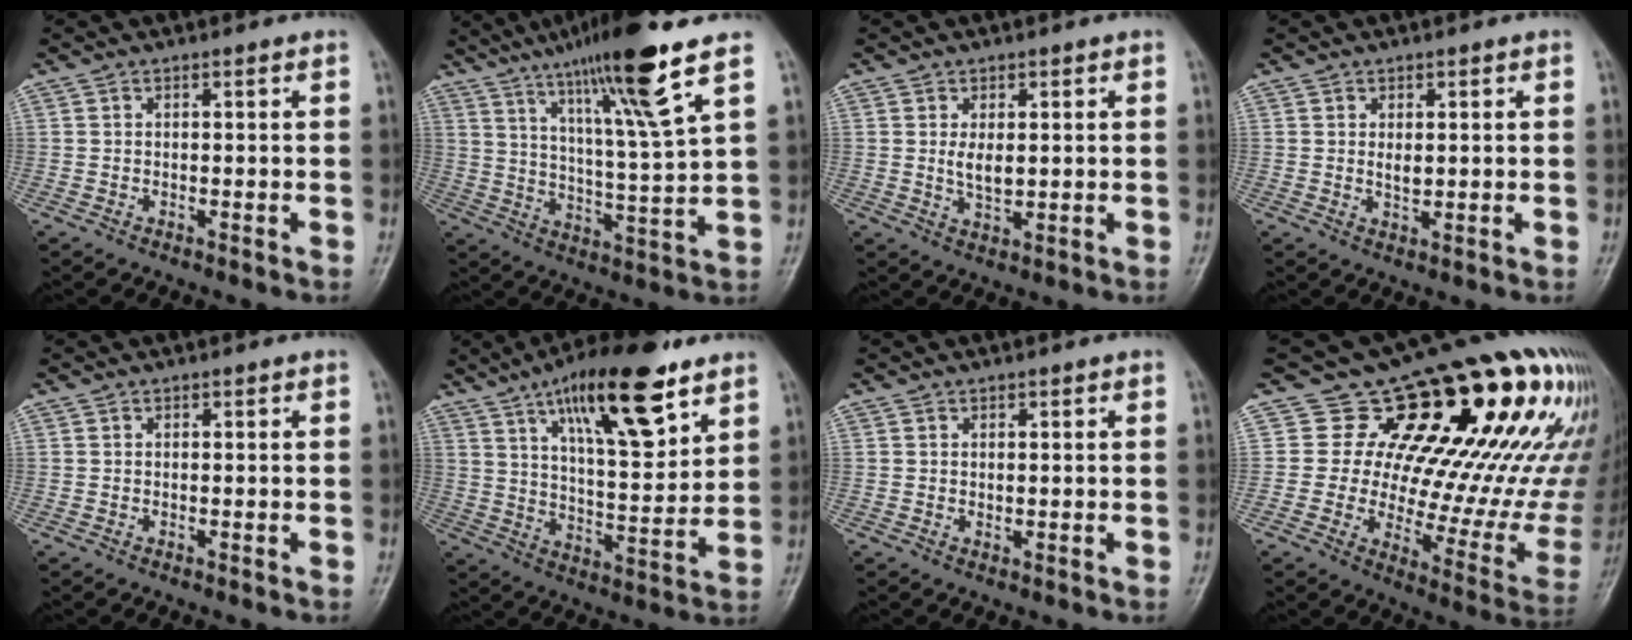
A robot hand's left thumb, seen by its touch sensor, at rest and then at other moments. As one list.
[{"total": 17.3, "force": [10.6, 0.2, 13.6], "torque": [-0.226, -0.048, 0.178]}, {"total": 3.8, "force": [0.6, 2.1, 3.1], "torque": [-0.050, -0.012, 0.015]}, {"total": 2.2, "force": [0.5, 1.4, 1.7], "torque": [-0.020, -0.006, 0.008]}, {"total": 0.0}, {"total": 20.0, "force": [11.3, 6.5, 15.2], "torque": [-0.214, -0.046, 0.186]}, {"total": 0.7, "force": [0.3, 0.6, 0.4], "torque": [-0.002, -0.002, 0.003]}, {"total": 24.3, "force": [11.4, 12.0, 17.8], "torque": [-0.172, -0.033, 0.155]}]